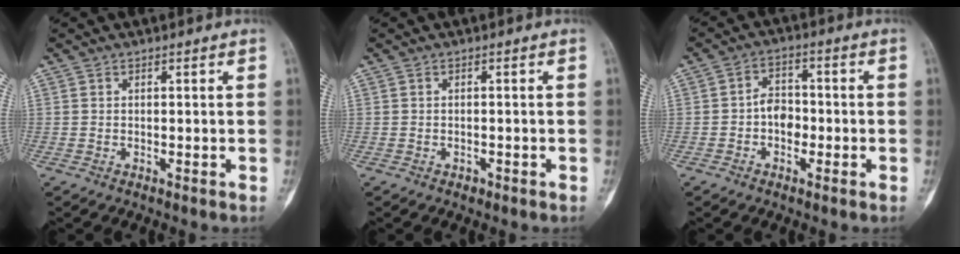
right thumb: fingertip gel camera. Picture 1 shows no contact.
{"total": 0.8, "force": [-0.6, 0.5, 0.3], "torque": [-0.001, 0.001, -0.009]}
{"total": 4.9, "force": [-1.2, 3.5, 3.3], "torque": [-0.030, 0.018, -0.029]}